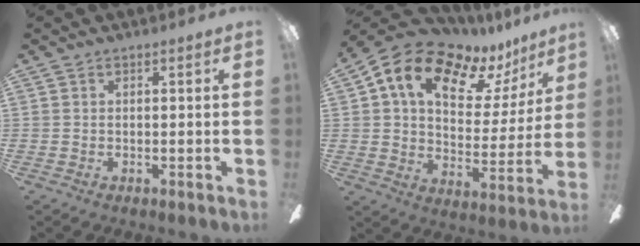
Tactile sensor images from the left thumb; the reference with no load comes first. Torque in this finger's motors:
{"motor_torque": [0.90, 1.13, 1.39, -1.38, 0.19]}